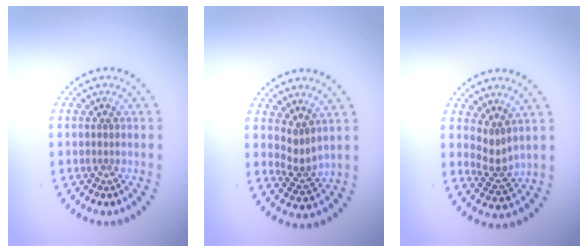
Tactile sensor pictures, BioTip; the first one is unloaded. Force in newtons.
{"total": 2.0, "press": 1.4, "slide": 1.5}
{"total": 2.1, "press": 1.5, "slide": 1.5}